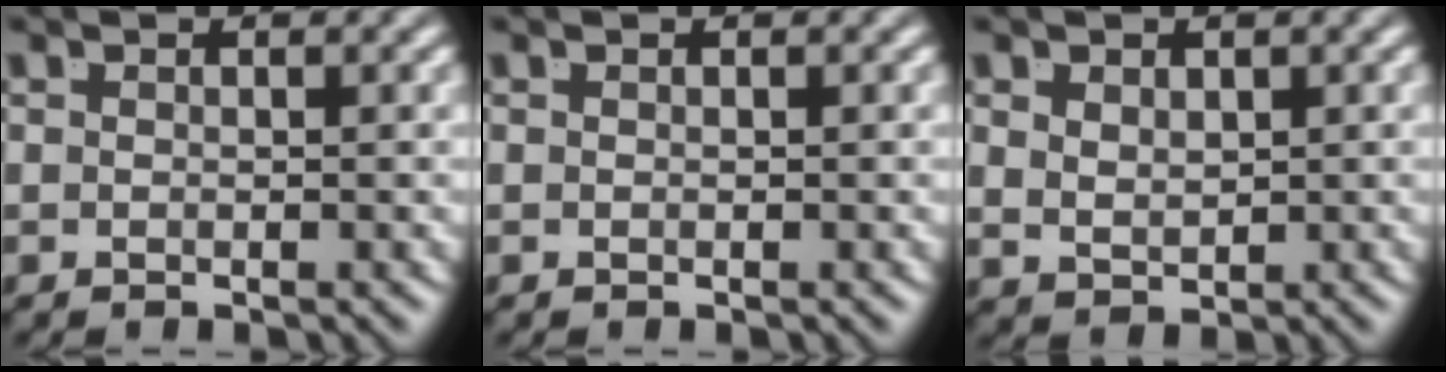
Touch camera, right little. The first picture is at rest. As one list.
[{"total": 0.0}, {"total": 2.3, "force": [0.7, 1.6, 1.6], "torque": [-0.037, -0.020, 0.031]}]